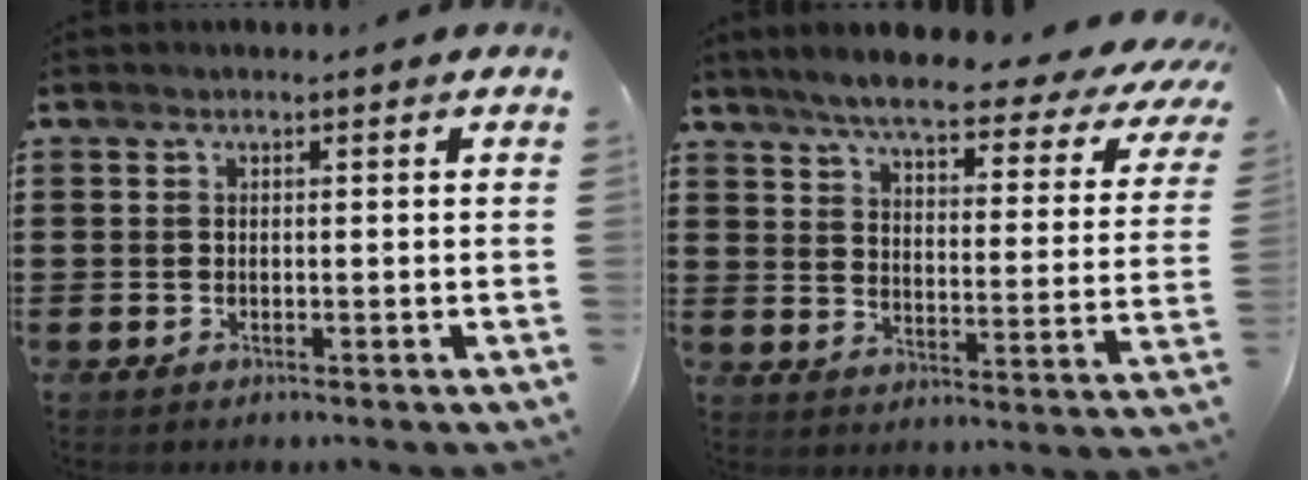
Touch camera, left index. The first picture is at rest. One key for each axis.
{"total": 6.4, "fx": 5.3, "fy": 0.6, "fz": 3.5, "tx": -0.084, "ty": -0.035, "tz": 0.084}